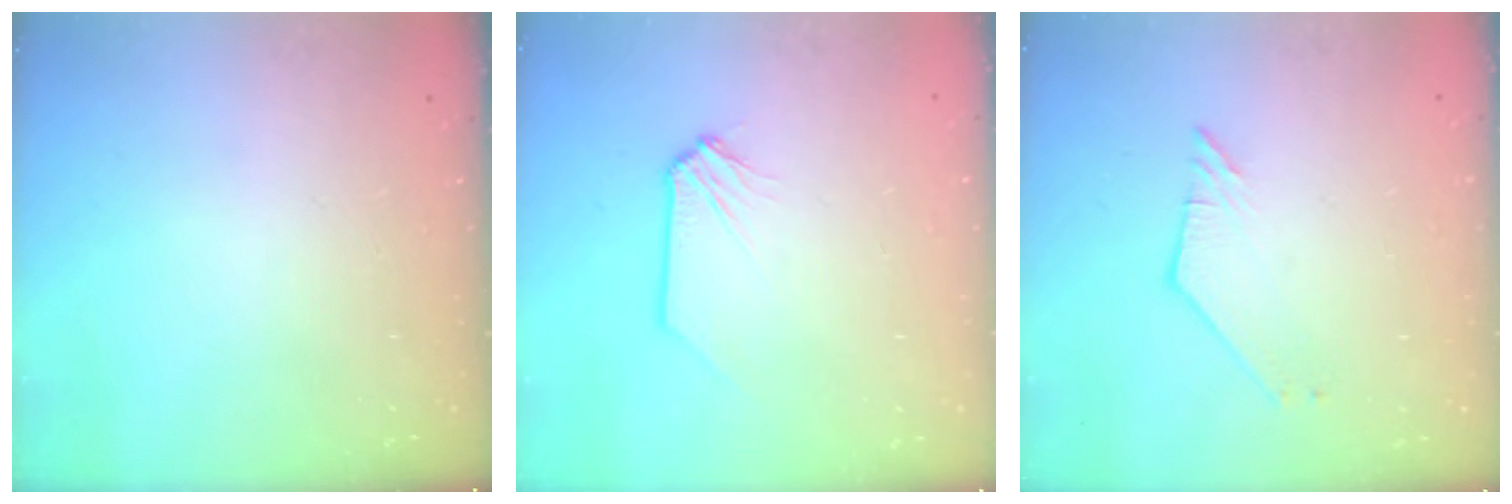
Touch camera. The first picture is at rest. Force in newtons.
{"total": 0.6, "press": 0.6, "slide": 0.1}
{"total": 2.4, "press": 2.4, "slide": 0.1}